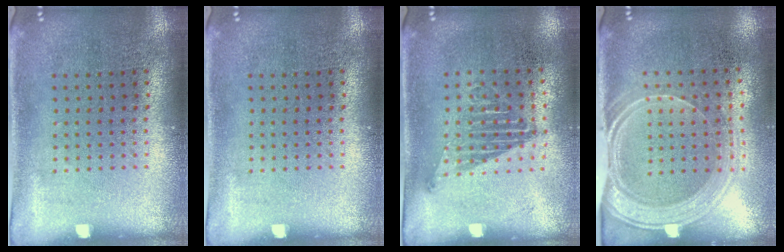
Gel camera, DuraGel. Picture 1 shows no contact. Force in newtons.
{"total": 0.0}
{"total": 1.1, "press": 1.0, "slide": 0.6}
{"total": 1.8, "press": 1.5, "slide": 0.9}